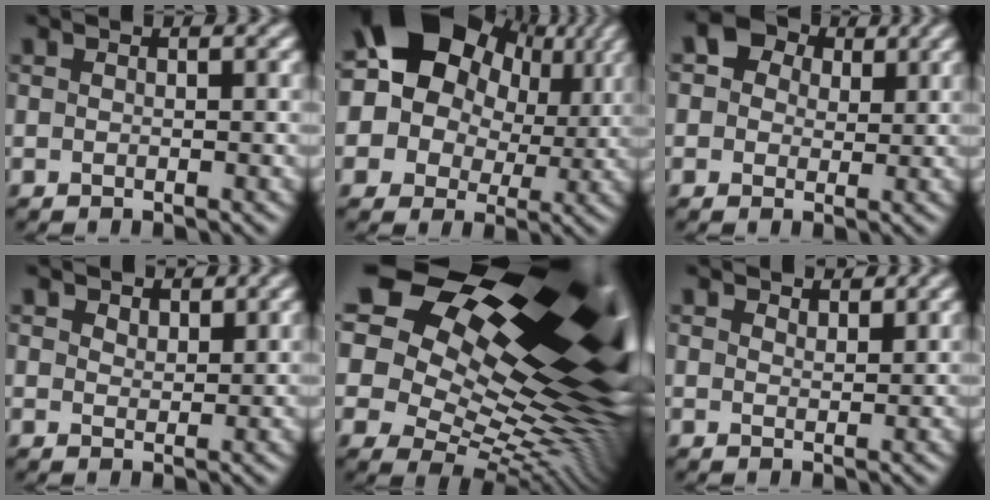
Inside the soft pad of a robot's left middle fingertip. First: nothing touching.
{"total": 18.3, "force": [7.2, 14.8, 8.0], "torque": [-0.183, 0.053, 0.082]}
{"total": 4.0, "force": [1.9, 3.3, 1.2], "torque": [-0.019, -0.001, 0.017]}
{"total": 1.7, "force": [1.5, 0.6, -0.1], "torque": [0.001, -0.004, 0.027]}
{"total": 21.4, "force": [10.2, 11.6, 14.8], "torque": [-0.266, 0.068, 0.168]}
{"total": 1.9, "force": [1.9, 0.1, 0.0], "torque": [0.003, -0.002, 0.028]}